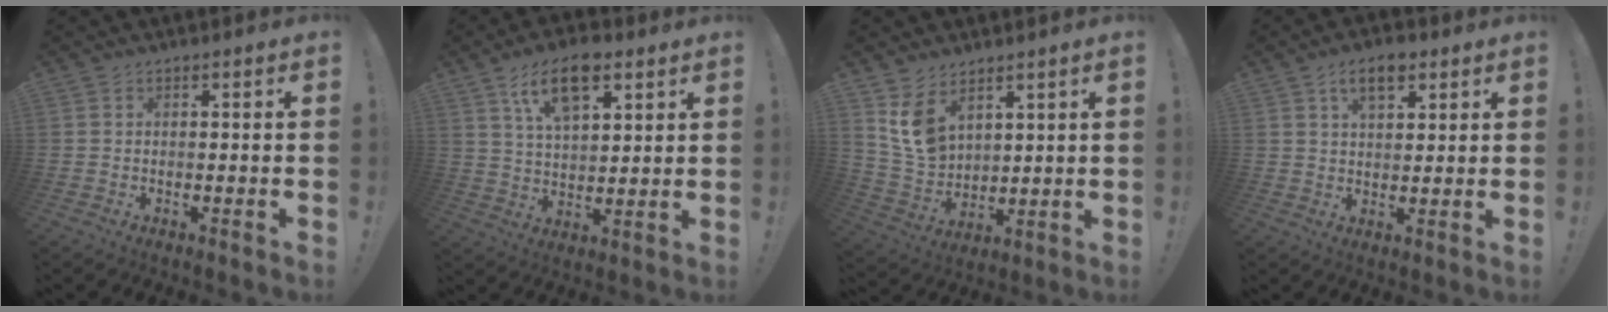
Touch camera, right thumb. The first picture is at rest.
{"total": 12.4, "force": [6.9, 5.9, 8.4], "torque": [-0.142, -0.013, 0.124]}
{"total": 9.6, "force": [6.1, 6.2, 4.2], "torque": [-0.083, -0.042, 0.123]}
{"total": 7.3, "force": [3.8, 3.8, 4.9], "torque": [-0.070, -0.007, 0.066]}